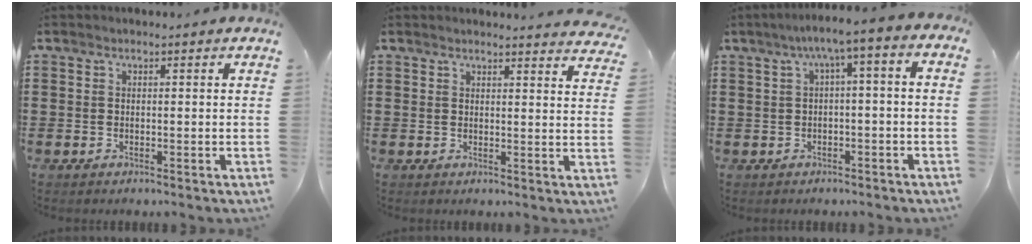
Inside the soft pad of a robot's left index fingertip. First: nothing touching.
{"total": 2.6, "force": [2.6, -0.2, 0.4], "torque": [-0.007, -0.013, 0.048]}
{"total": 4.0, "force": [-0.6, 0.4, 3.9], "torque": [-0.076, -0.002, -0.021]}